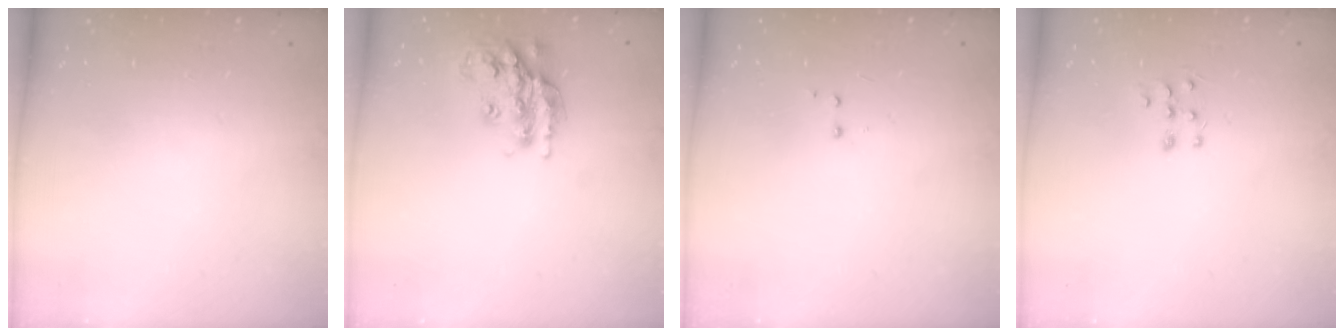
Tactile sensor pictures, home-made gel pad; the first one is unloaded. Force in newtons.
{"total": 17.5, "press": 17.5, "slide": 1.3}
{"total": 2.9, "press": 2.8, "slide": 0.7}
{"total": 6.4, "press": 6.3, "slide": 0.8}